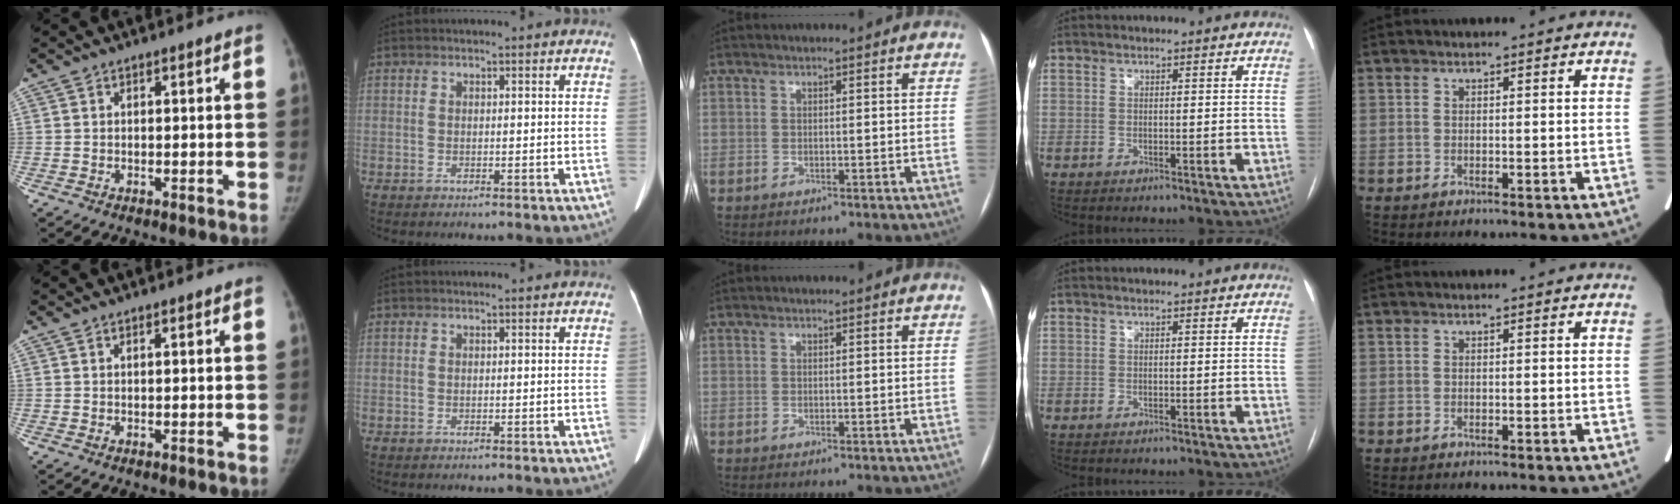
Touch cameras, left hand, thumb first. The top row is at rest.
{}